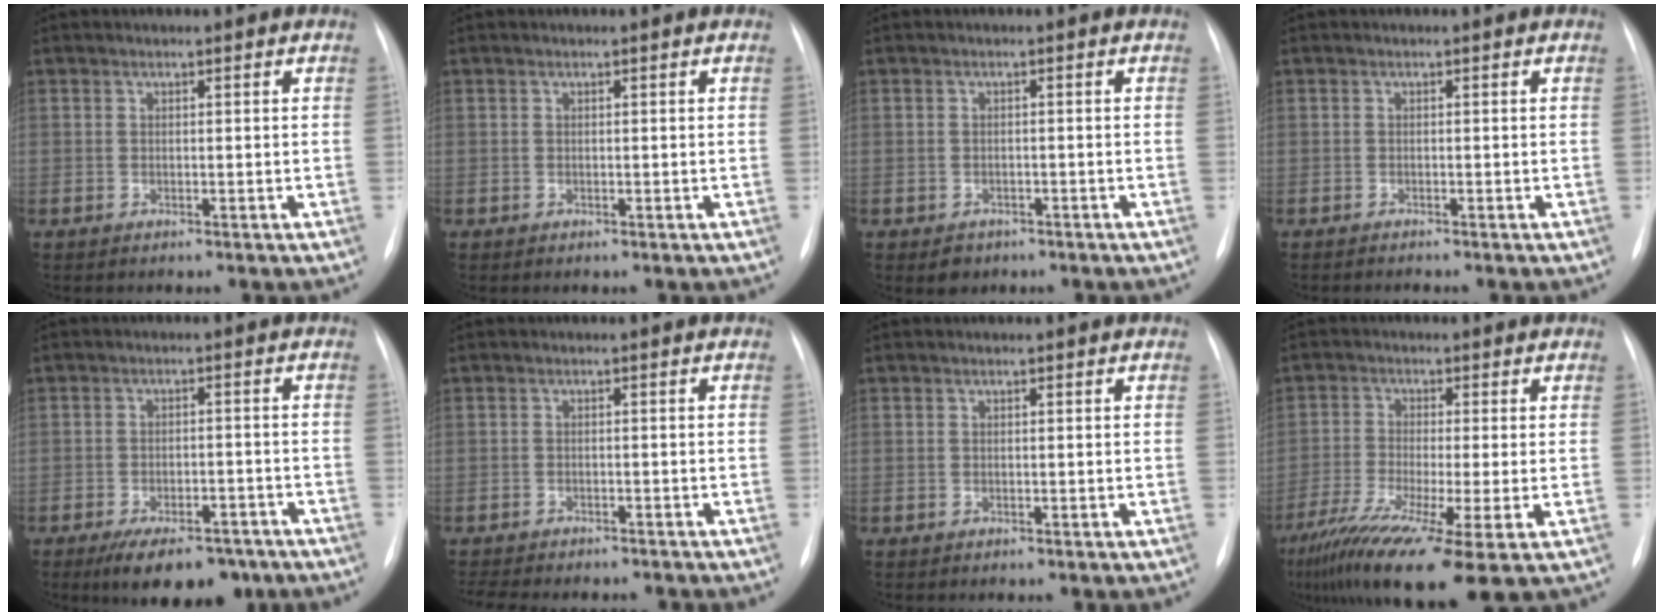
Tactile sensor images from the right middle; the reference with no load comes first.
{"total": 0.0}
{"total": 2.2, "force": [-1.4, 1.7, 0.5], "torque": [-0.007, 0.003, -0.014]}
{"total": 0.9, "force": [-0.8, -0.1, 0.3], "torque": [-0.007, -0.002, -0.014]}
{"total": 10.5, "force": [-7.7, 4.4, 5.5], "torque": [-0.074, 0.000, -0.113]}
{"total": 11.0, "force": [-9.7, 3.0, 4.2], "torque": [-0.073, -0.006, -0.124]}
{"total": 0.0}
{"total": 14.2, "force": [-8.3, 0.7, 11.4], "torque": [-0.201, -0.040, -0.141]}